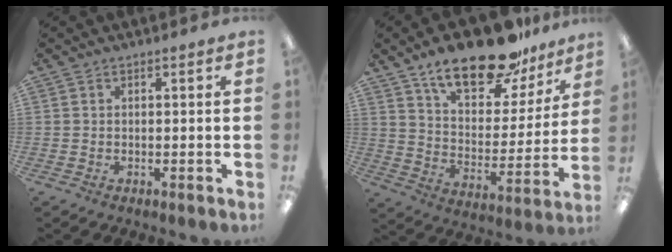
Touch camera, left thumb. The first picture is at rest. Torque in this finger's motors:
{"motor_torque": [0.40, 0.41, 1.44, -1.33, 0.11]}